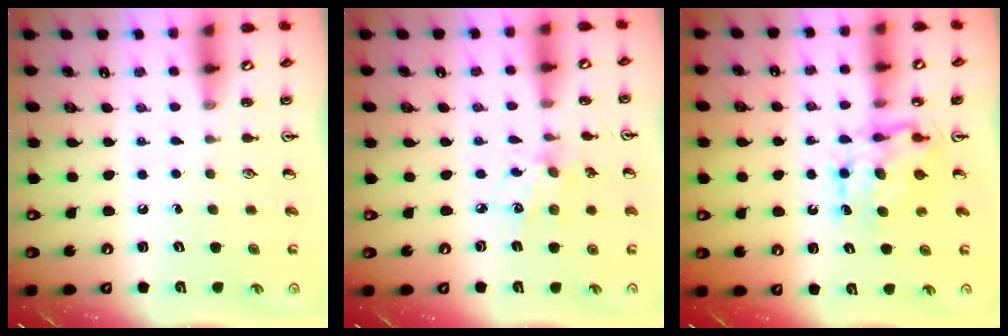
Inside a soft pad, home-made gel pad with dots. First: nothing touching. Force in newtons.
{"total": 5.0, "press": 4.7, "slide": 1.6}
{"total": 7.1, "press": 7.1, "slide": 0.3}